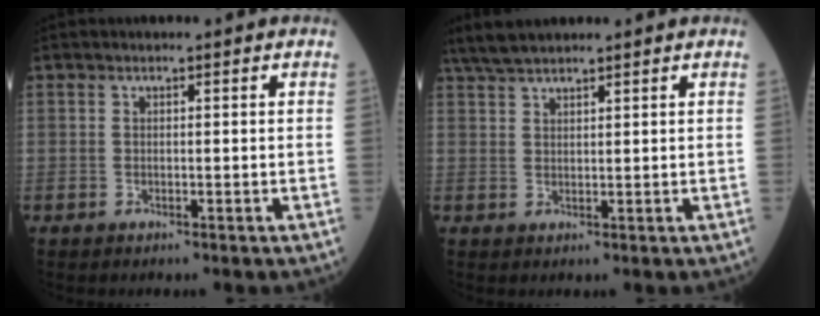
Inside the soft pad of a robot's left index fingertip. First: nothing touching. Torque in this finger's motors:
{"motor_torque": [0.17, 0.01, 0.13, 0.04]}